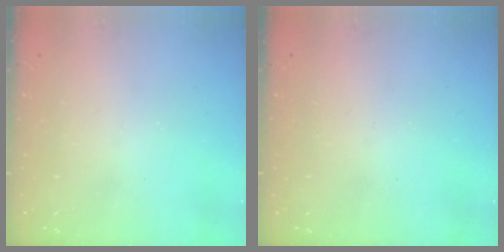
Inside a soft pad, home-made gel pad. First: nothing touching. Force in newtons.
{"total": 0.0}